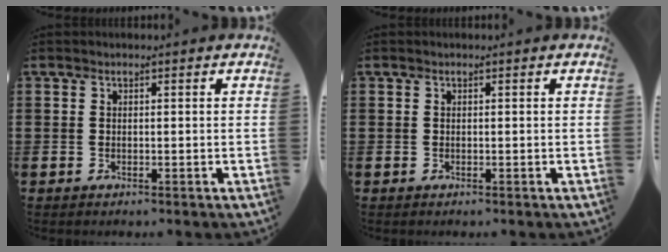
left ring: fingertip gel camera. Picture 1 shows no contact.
{"total": 0.0}